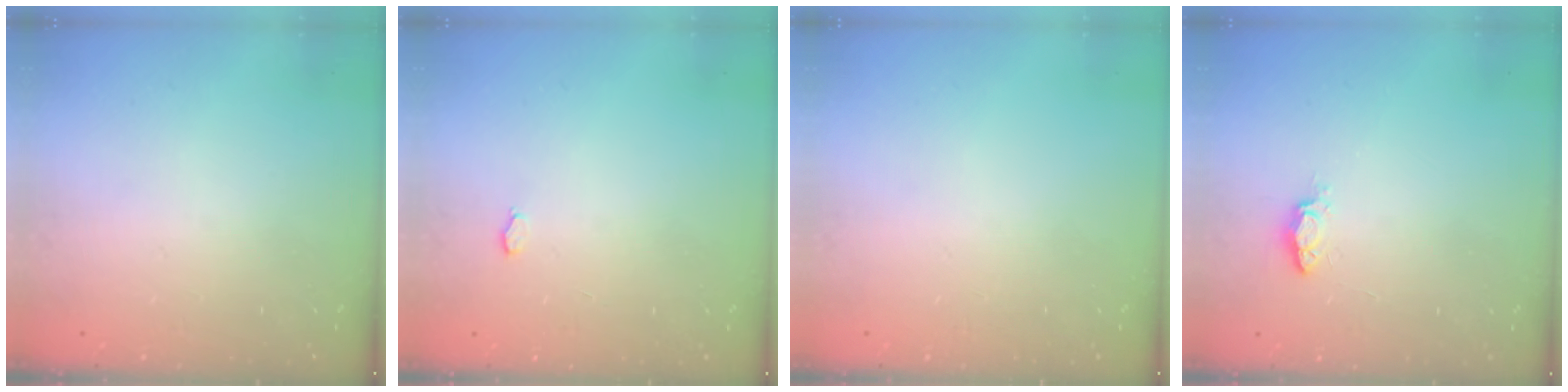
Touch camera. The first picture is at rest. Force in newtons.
{"total": 2.8, "press": 2.8, "slide": 0.3}
{"total": 0.0}
{"total": 3.5, "press": 3.5, "slide": 0.4}